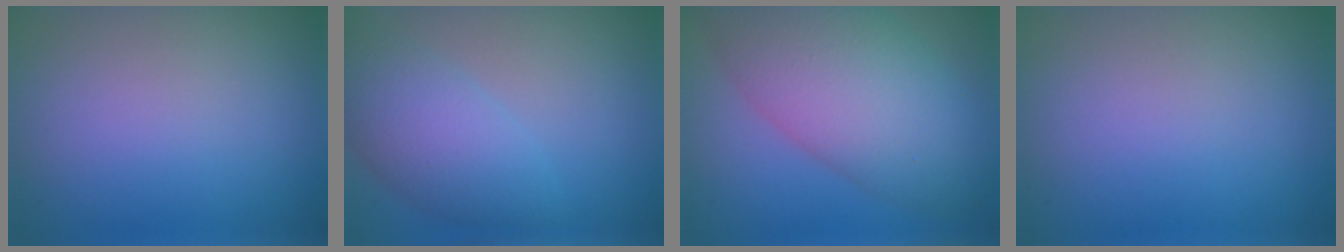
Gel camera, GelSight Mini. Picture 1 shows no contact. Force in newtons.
{"total": 4.7, "press": 4.7, "slide": 0.1}
{"total": 10.6, "press": 10.6, "slide": 0.5}
{"total": 0.0}